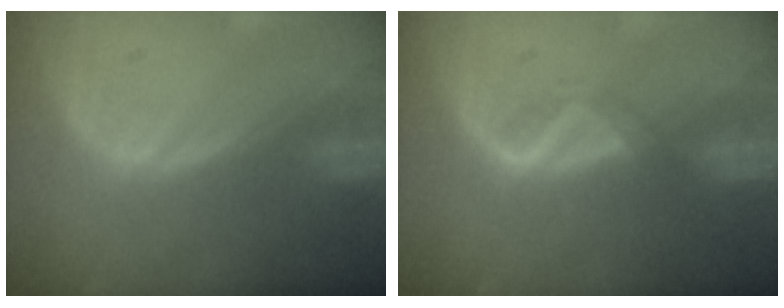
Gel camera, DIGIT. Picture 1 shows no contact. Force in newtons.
{"total": 2.1, "press": 2.0, "slide": 0.6}